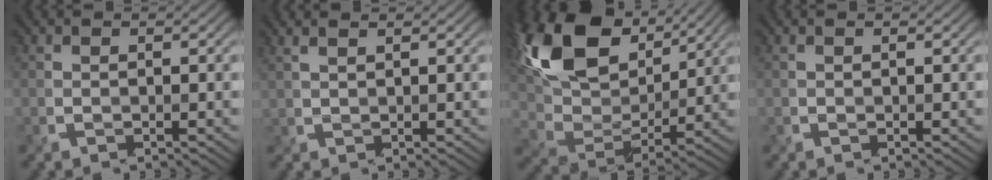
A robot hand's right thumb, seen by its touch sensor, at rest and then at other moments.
{"total": 1.8, "force": [1.5, -0.6, 0.8], "torque": [-0.030, 0.001, 0.043]}
{"total": 15.4, "force": [8.2, 7.8, 10.5], "torque": [-0.253, 0.022, 0.164]}
{"total": 0.6, "force": [-0.2, -0.5, -0.1], "torque": [0.001, -0.006, 0.004]}